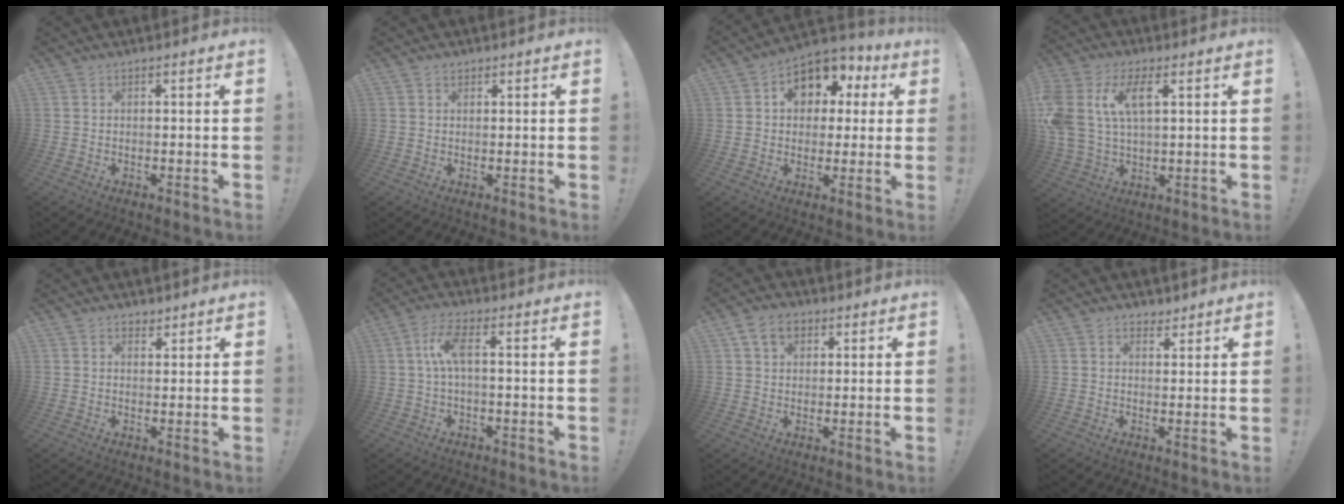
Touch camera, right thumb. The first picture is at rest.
{"total": 1.1, "force": [0.8, 0.7, 0.2], "torque": [-0.001, -0.001, 0.016]}
{"total": 10.5, "force": [3.4, 8.4, 5.2], "torque": [-0.077, -0.013, 0.068]}
{"total": 11.8, "force": [4.3, 6.4, 8.9], "torque": [-0.200, -0.002, 0.080]}
{"total": 2.2, "force": [1.7, 1.4, 0.3], "torque": [0.007, -0.011, 0.029]}
{"total": 7.3, "force": [0.7, 1.9, 7.0], "torque": [-0.140, 0.008, 0.013]}
{"total": 7.0, "force": [3.2, 5.1, 3.7], "torque": [-0.056, -0.001, 0.060]}
{"total": 3.0, "force": [2.3, 1.9, 0.3], "torque": [0.004, -0.012, 0.041]}